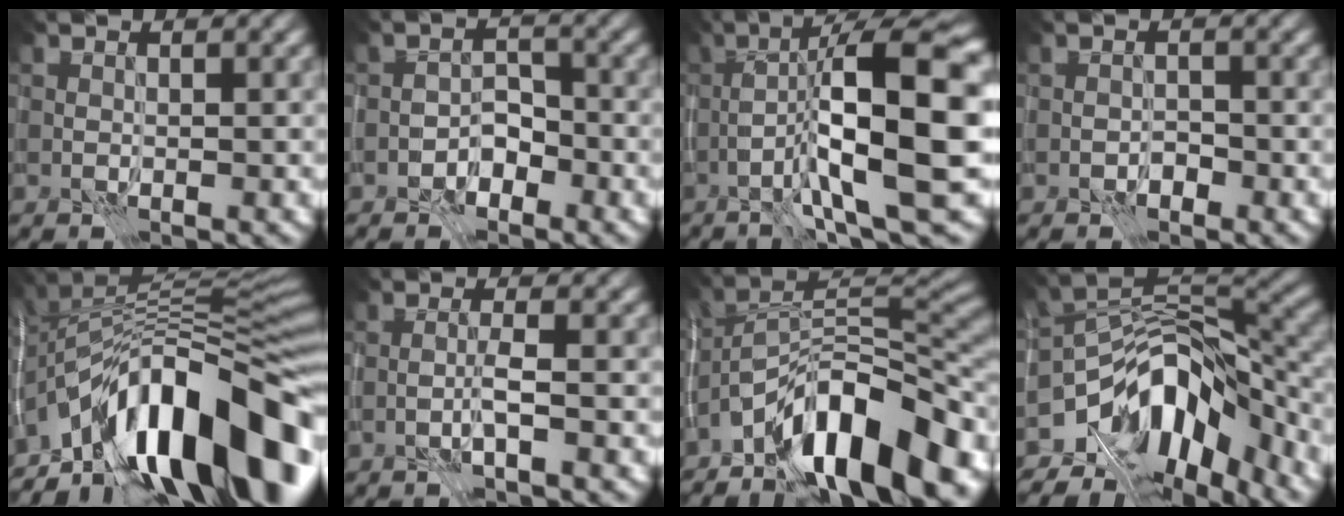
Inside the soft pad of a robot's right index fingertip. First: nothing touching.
{"total": 2.5, "force": [-1.7, 1.4, 1.2], "torque": [-0.015, 0.011, -0.033]}
{"total": 12.9, "force": [-1.7, 2.4, 12.5], "torque": [-0.194, 0.025, -0.024]}
{"total": 1.0, "force": [-0.7, 0.5, 0.5], "torque": [-0.005, 0.005, -0.014]}
{"total": 15.6, "force": [-6.9, 6.2, 12.5], "torque": [-0.191, 0.034, -0.132]}
{"total": 1.5, "force": [-0.8, -0.1, 1.3], "torque": [-0.026, 0.009, -0.020]}
{"total": 13.3, "force": [-7.6, 5.0, 9.7], "torque": [-0.144, 0.018, -0.145]}
{"total": 10.6, "force": [-6.8, 5.7, 5.8], "torque": [-0.079, 0.010, -0.122]}